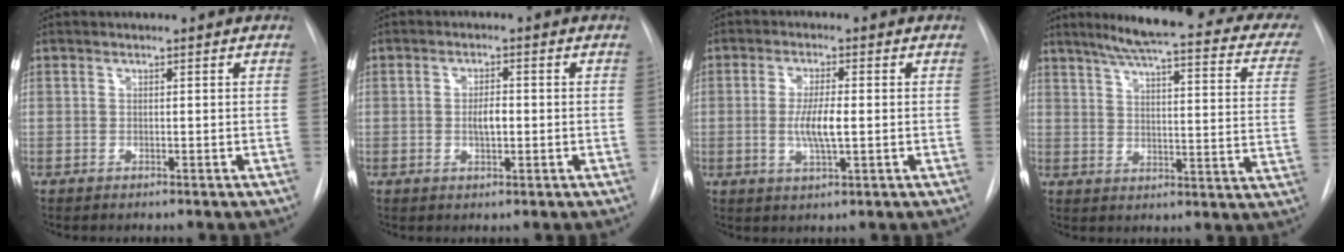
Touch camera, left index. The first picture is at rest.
{"total": 2.9, "force": [-0.4, 1.2, 2.6], "torque": [-0.045, 0.000, -0.005]}
{"total": 5.3, "force": [-0.6, 0.9, 5.2], "torque": [-0.104, -0.008, -0.009]}
{"total": 24.6, "force": [20.0, 3.6, 13.9], "torque": [-0.184, -0.021, 0.229]}